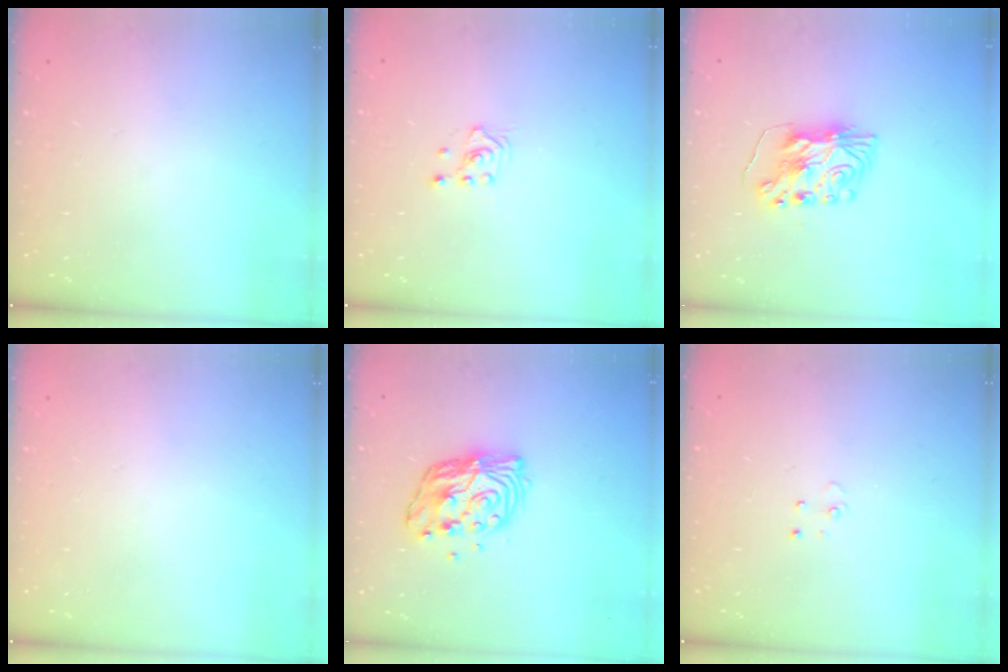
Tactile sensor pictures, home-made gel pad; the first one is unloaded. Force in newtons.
{"total": 1.6, "press": 1.5, "slide": 0.2}
{"total": 8.2, "press": 8.2, "slide": 0.6}
{"total": 0.0}
{"total": 11.1, "press": 11.1, "slide": 1.1}
{"total": 3.0, "press": 2.9, "slide": 0.3}